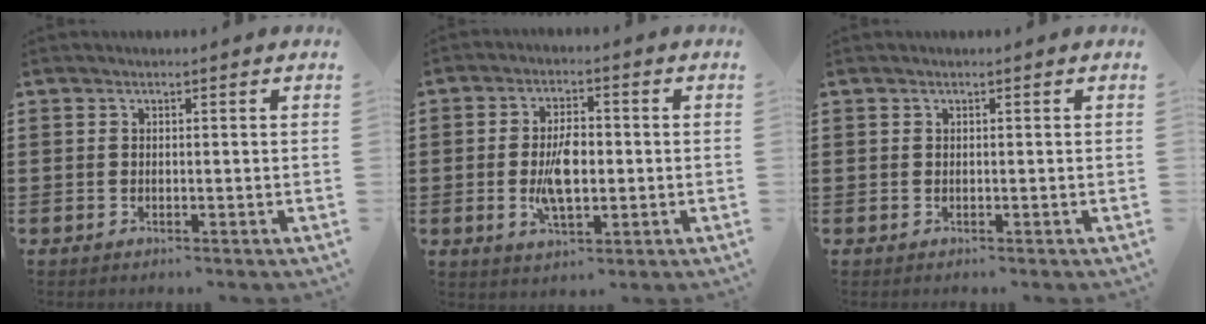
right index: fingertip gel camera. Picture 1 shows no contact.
{"total": 6.8, "force": [-0.7, 3.2, 5.9], "torque": [-0.119, -0.004, -0.019]}
{"total": 0.0}